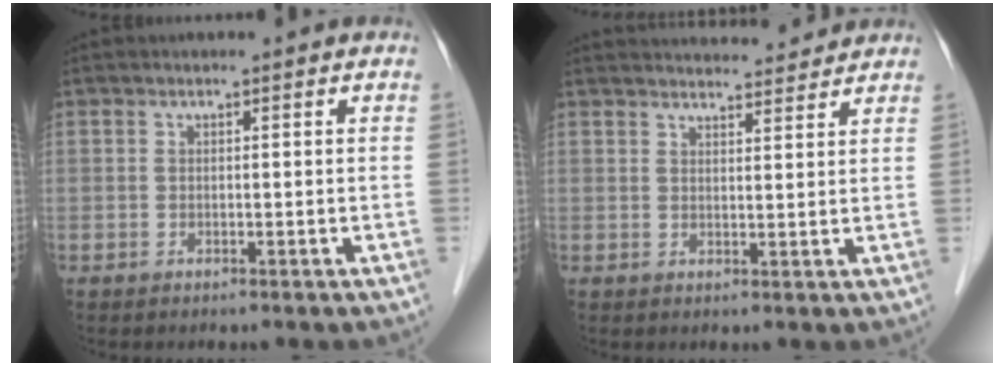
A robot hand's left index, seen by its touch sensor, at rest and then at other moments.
{"total": 9.5, "force": [9.3, 1.1, 1.8], "torque": [-0.019, 0.017, 0.116]}